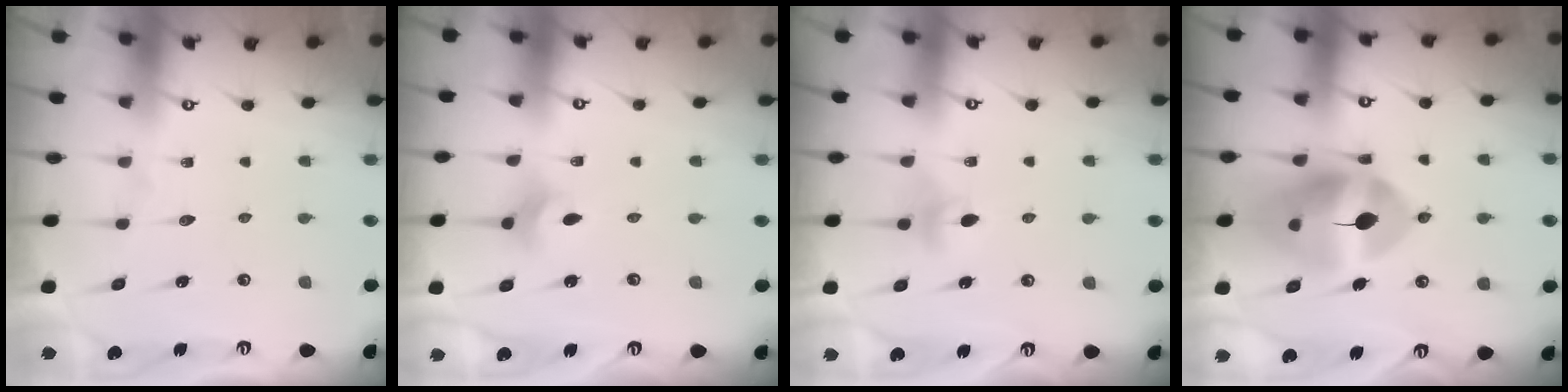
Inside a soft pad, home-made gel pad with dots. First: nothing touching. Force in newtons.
{"total": 3.3, "press": 3.2, "slide": 0.7}
{"total": 5.2, "press": 5.1, "slide": 0.4}
{"total": 15.6, "press": 15.4, "slide": 2.6}